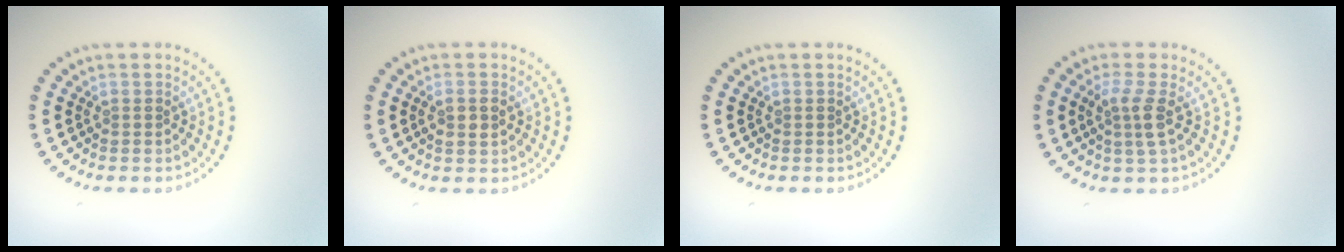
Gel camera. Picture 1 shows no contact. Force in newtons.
{"total": 1.7, "press": 1.7, "slide": 0.4}
{"total": 0.0}
{"total": 2.2, "press": 1.8, "slide": 1.3}